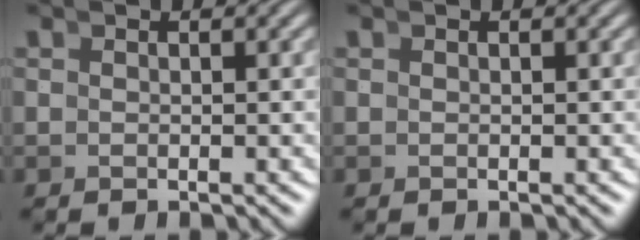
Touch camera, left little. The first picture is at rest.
{"total": 0.0}